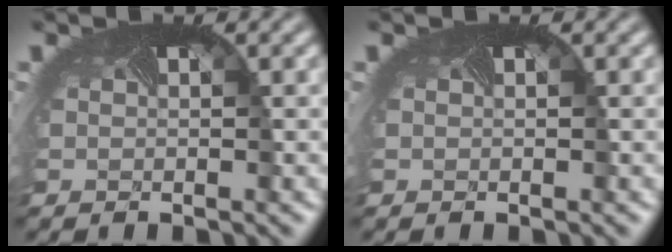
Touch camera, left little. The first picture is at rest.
{"total": 0.0}